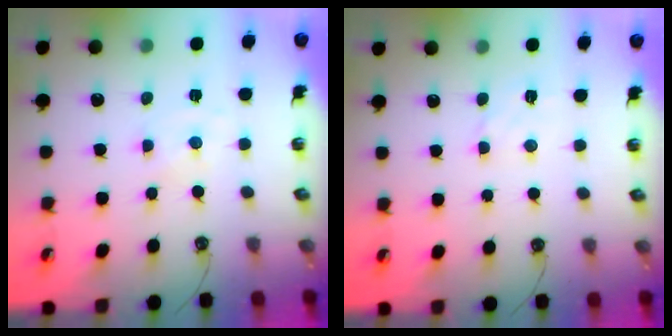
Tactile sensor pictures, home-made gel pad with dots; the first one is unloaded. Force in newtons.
{"total": 3.7, "press": 3.7, "slide": 0.5}